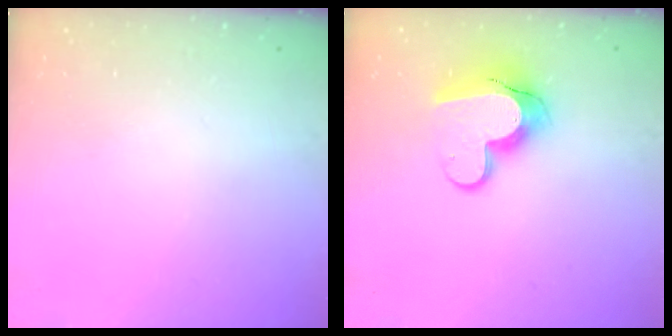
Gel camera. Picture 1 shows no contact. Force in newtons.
{"total": 11.8, "press": 11.8, "slide": 1.0}